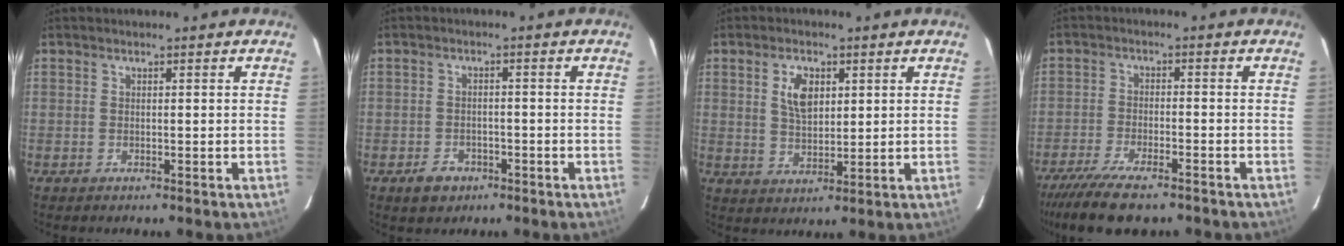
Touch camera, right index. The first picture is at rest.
{"total": 4.2, "force": [-2.5, 3.1, 1.4], "torque": [-0.035, 0.008, -0.032]}
{"total": 5.9, "force": [2.1, 3.3, 4.4], "torque": [-0.081, 0.006, 0.043]}
{"total": 11.9, "force": [-9.5, 3.1, 6.5], "torque": [-0.155, -0.035, -0.166]}